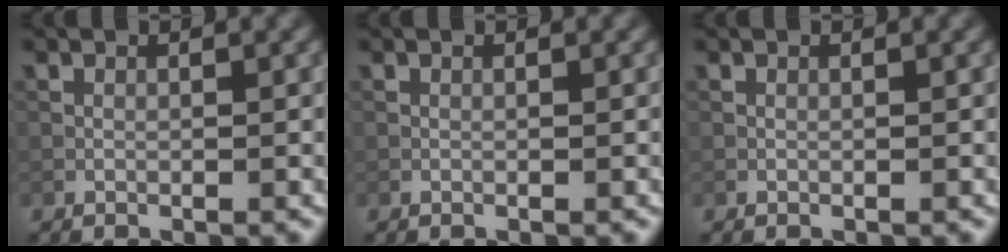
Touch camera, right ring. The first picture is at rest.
{"total": 0.0}
{"total": 0.0}